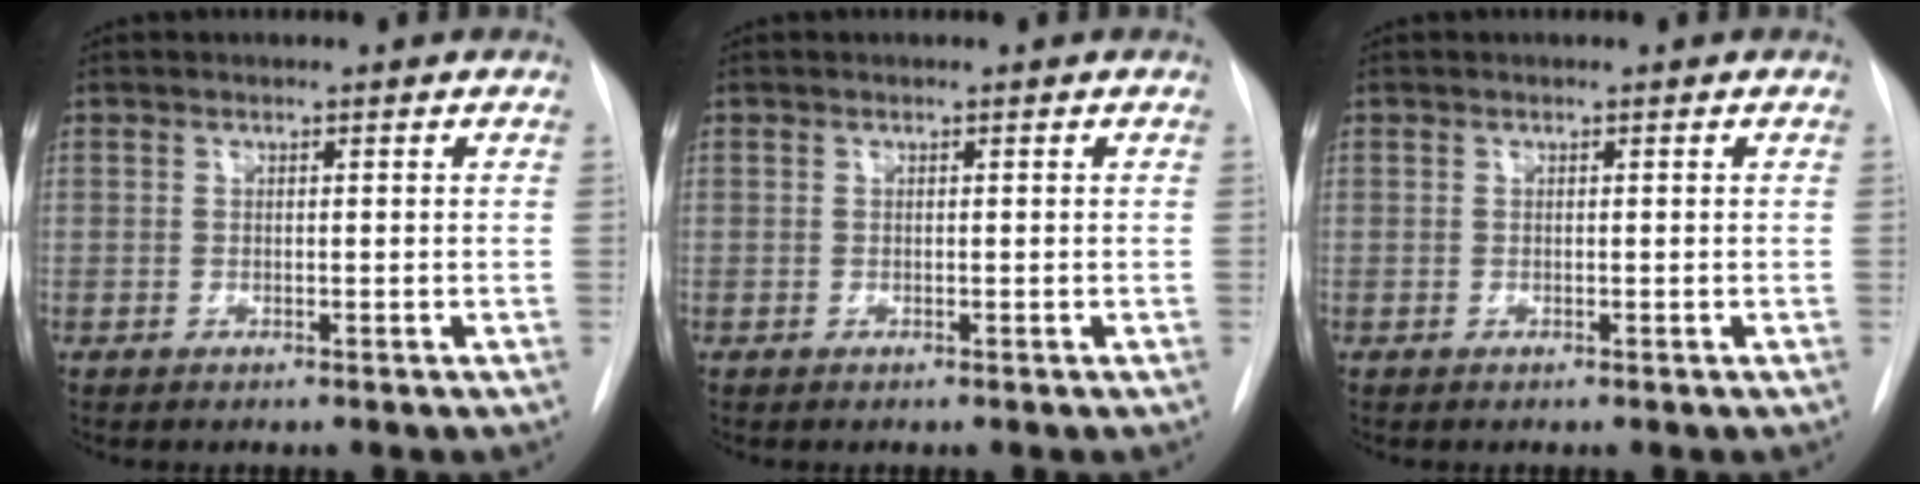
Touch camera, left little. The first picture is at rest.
{"total": 0.0}
{"total": 0.0}